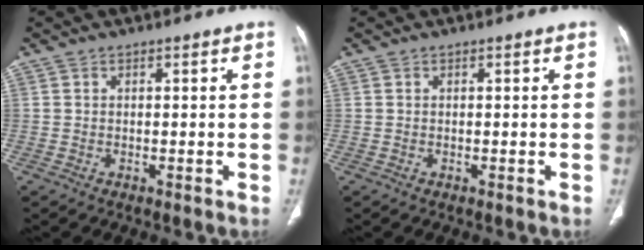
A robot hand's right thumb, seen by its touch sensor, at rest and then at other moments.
{"total": 0.0}